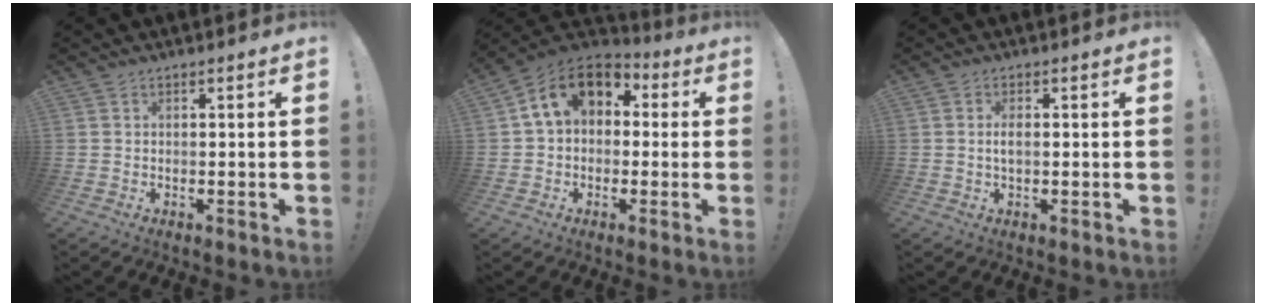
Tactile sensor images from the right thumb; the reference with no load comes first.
{"total": 13.5, "force": [3.7, 9.6, 8.8], "torque": [-0.141, 0.016, 0.071]}
{"total": 2.1, "force": [-0.1, 0.6, 2.0], "torque": [-0.033, -0.001, -0.004]}